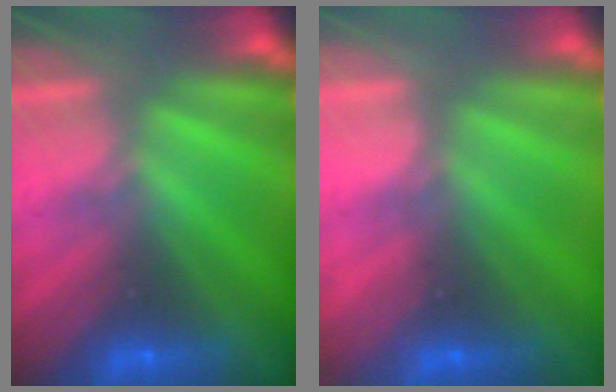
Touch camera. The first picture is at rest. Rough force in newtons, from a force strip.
{"total": 2.3}